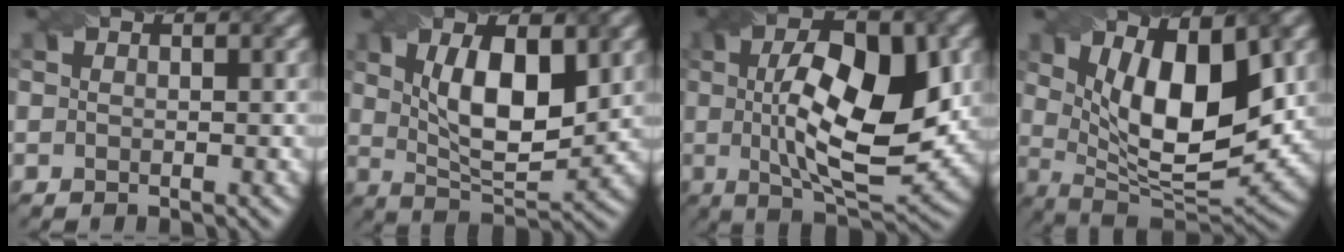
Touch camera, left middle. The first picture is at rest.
{"total": 8.4, "force": [1.9, 3.4, 7.4], "torque": [-0.134, -0.001, 0.035]}
{"total": 11.7, "force": [0.8, 4.4, 10.8], "torque": [-0.162, 0.003, 0.015]}
{"total": 11.5, "force": [3.1, 4.6, 10.0], "torque": [-0.153, -0.011, 0.055]}